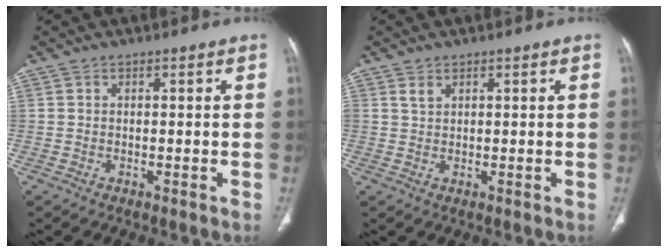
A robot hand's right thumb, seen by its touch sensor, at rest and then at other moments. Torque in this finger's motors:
{"motor_torque": [0.96, 3.97, 0.34, 0.13, 0.33]}